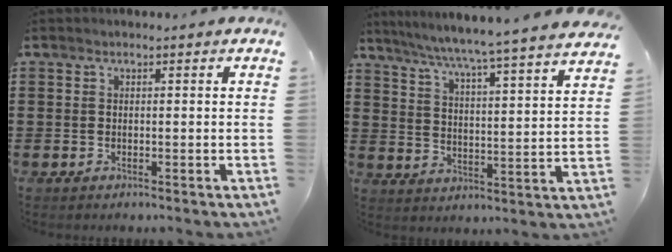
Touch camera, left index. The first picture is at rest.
{"total": 5.3, "force": [4.7, -1.3, 2.2], "torque": [-0.064, -0.046, 0.069]}